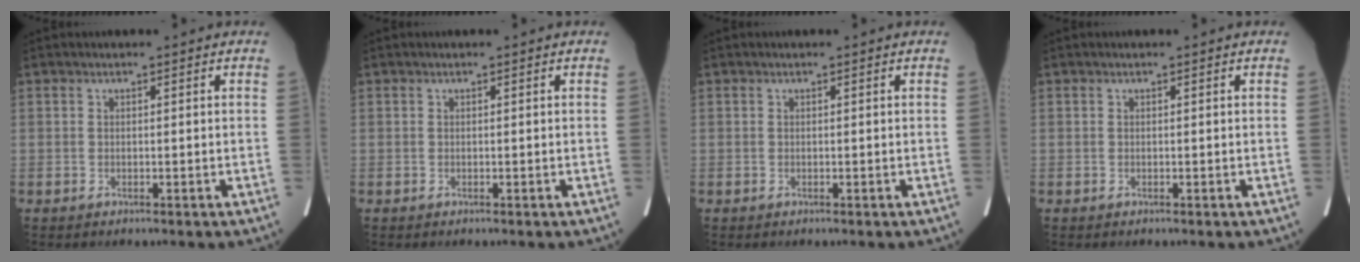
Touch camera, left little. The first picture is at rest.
{"total": 0.0}
{"total": 0.0}
{"total": 0.0}